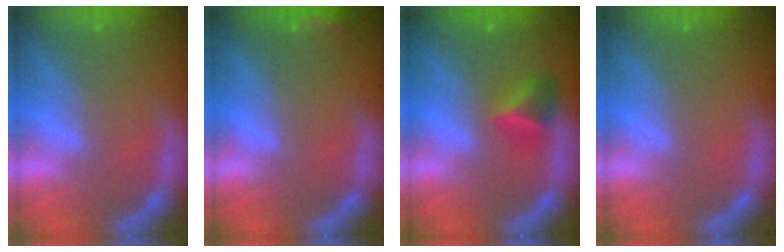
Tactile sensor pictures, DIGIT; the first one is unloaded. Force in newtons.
{"total": 2.4}
{"total": 2.9}
{"total": 0.0}